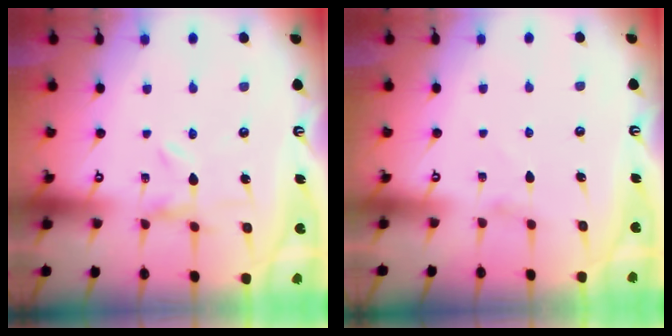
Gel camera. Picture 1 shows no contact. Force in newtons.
{"total": 0.0}